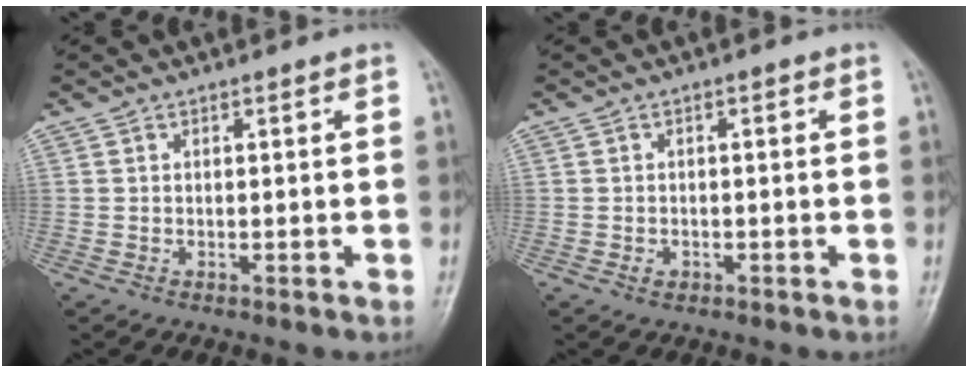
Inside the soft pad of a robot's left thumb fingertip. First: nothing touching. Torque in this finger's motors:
{"motor_torque": [-0.01, 0.03, -0.01, 0.04, 0.00]}